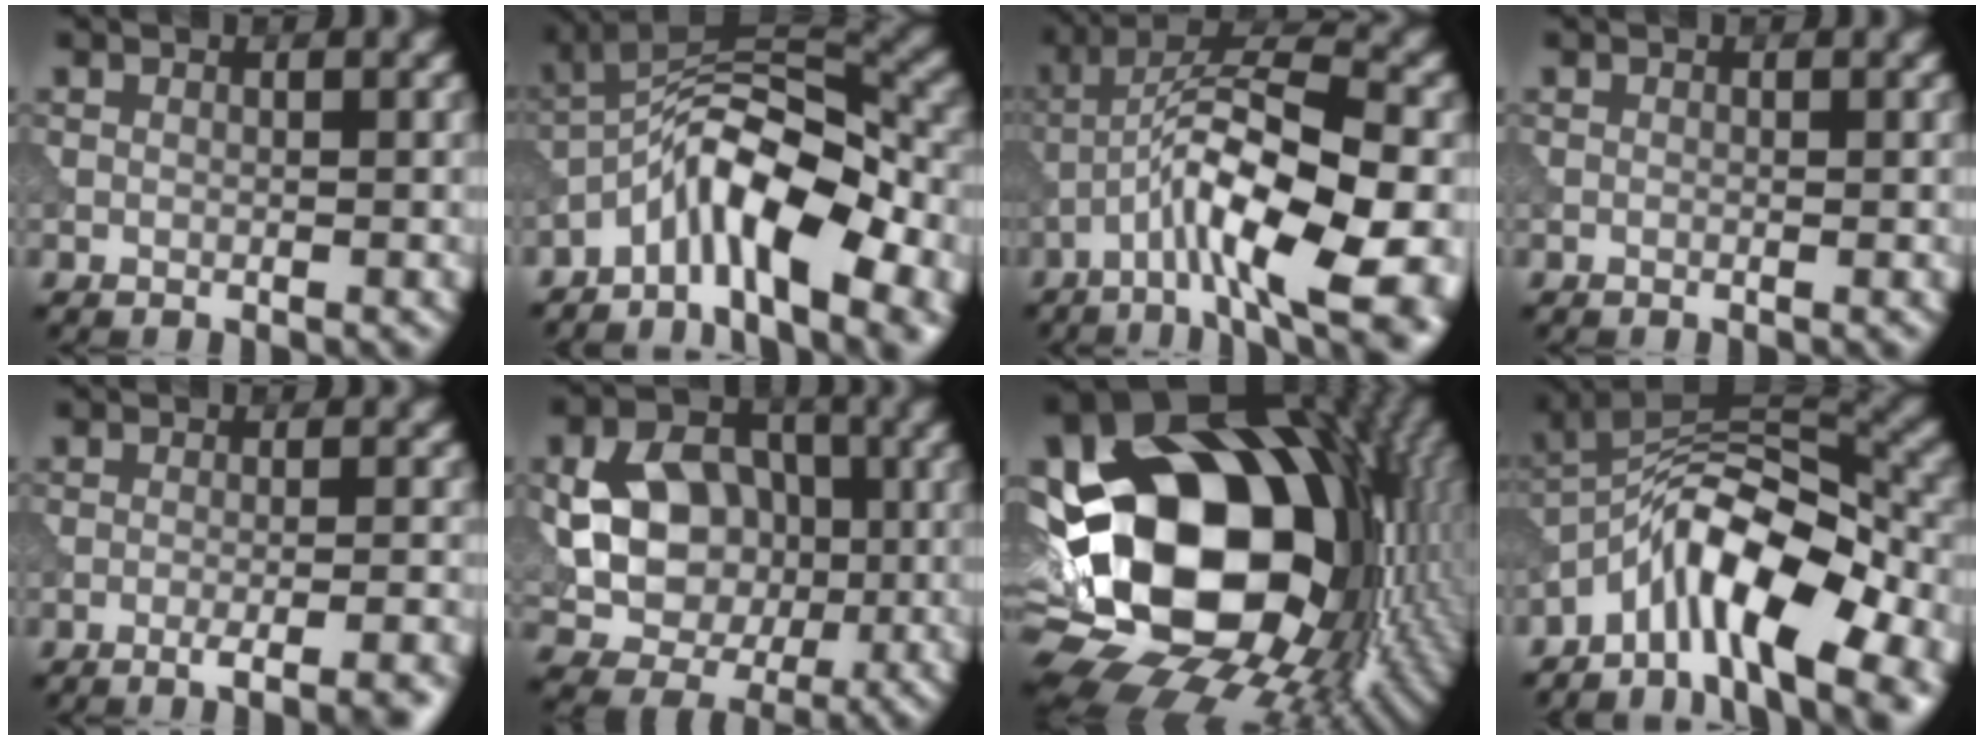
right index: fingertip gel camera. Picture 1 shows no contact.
{"total": 11.0, "force": [-5.8, 3.3, 8.8], "torque": [-0.143, 0.013, -0.100]}
{"total": 12.9, "force": [-5.7, 3.7, 11.0], "torque": [-0.187, 0.005, -0.087]}
{"total": 0.0}
{"total": 5.2, "force": [-2.8, 1.5, 4.2], "torque": [-0.026, 0.014, -0.034]}
{"total": 8.4, "force": [-0.3, 6.5, 5.3], "torque": [-0.095, -0.003, 0.001]}
{"total": 20.4, "force": [-0.3, 14.7, 14.1], "torque": [-0.246, -0.008, 0.016]}
{"total": 12.0, "force": [-6.4, 4.3, 9.2], "torque": [-0.143, 0.010, -0.115]}